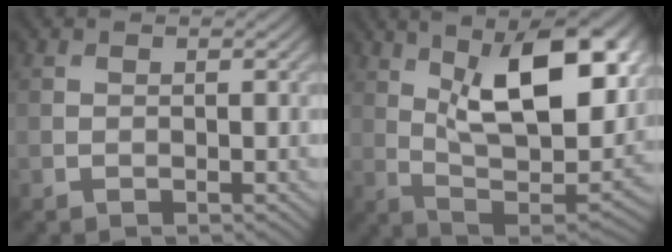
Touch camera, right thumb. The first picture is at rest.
{"total": 17.4, "force": [6.2, 7.8, 14.3], "torque": [-0.231, 0.015, 0.095]}